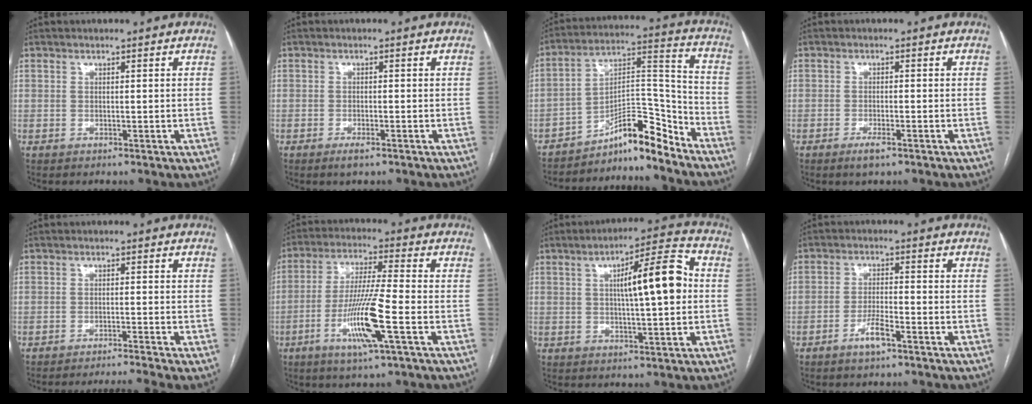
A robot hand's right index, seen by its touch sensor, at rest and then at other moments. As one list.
[{"total": 1.8, "force": [-1.2, 0.4, 1.3], "torque": [-0.025, -0.002, -0.020]}, {"total": 10.8, "force": [-9.4, 1.6, 5.0], "torque": [-0.076, 0.047, -0.154]}, {"total": 2.4, "force": [-1.6, 0.4, 1.8], "torque": [-0.034, -0.002, -0.028]}, {"total": 6.0, "force": [-5.2, -2.5, 1.6], "torque": [-0.013, -0.004, -0.077]}, {"total": 11.6, "force": [-4.2, -0.3, 10.8], "torque": [-0.216, -0.014, -0.081]}, {"total": 11.1, "force": [1.2, 1.6, 11.0], "torque": [-0.167, 0.025, 0.015]}, {"total": 4.3, "force": [-2.8, 0.6, 3.3], "torque": [-0.063, -0.001, -0.051]}]